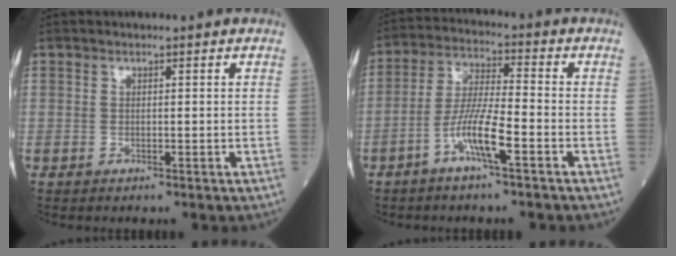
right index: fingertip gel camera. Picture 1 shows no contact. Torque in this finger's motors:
{"motor_torque": [0.12, -0.27, 0.13, 0.04]}